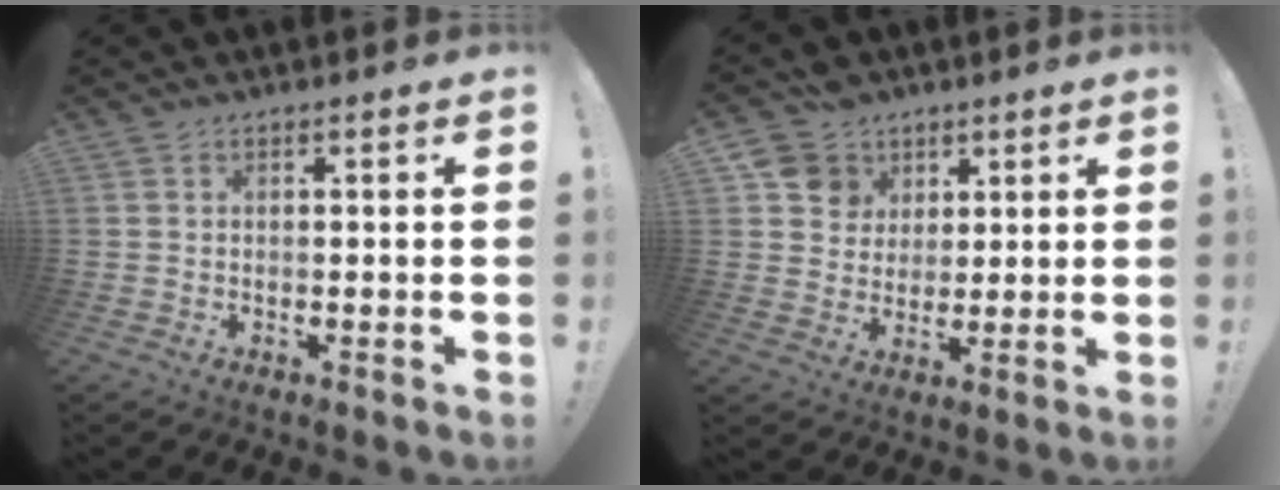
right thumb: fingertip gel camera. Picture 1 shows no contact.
{"total": 9.2, "force": [4.6, 7.8, 1.4], "torque": [-0.019, -0.033, 0.096]}